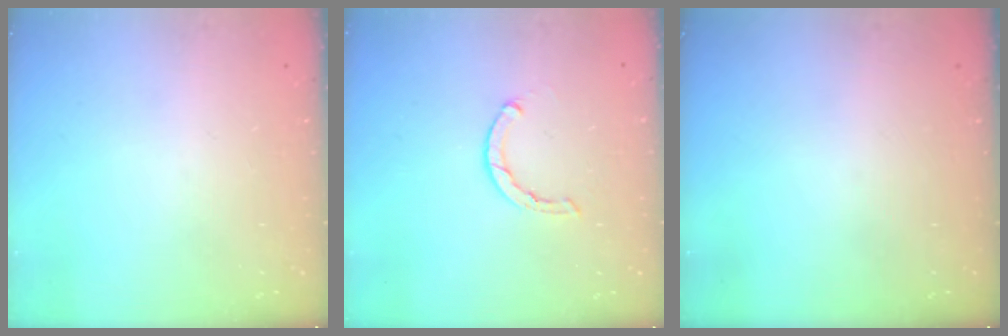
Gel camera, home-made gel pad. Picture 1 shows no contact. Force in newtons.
{"total": 1.7, "press": 1.6, "slide": 0.3}
{"total": 0.0}